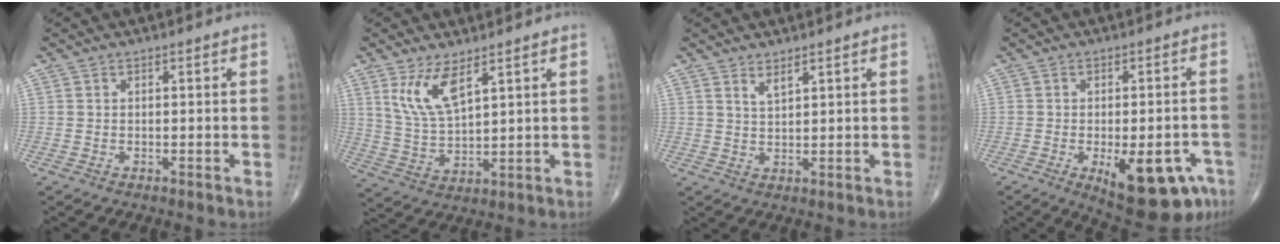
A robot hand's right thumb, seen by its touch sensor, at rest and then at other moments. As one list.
[{"total": 8.1, "force": [4.4, 2.9, 6.1], "torque": [-0.116, -0.029, 0.099]}, {"total": 2.3, "force": [1.7, 0.6, 1.4], "torque": [-0.026, -0.016, 0.035]}, {"total": 15.4, "force": [-6.6, 6.4, 12.3], "torque": [-0.122, 0.015, -0.074]}]